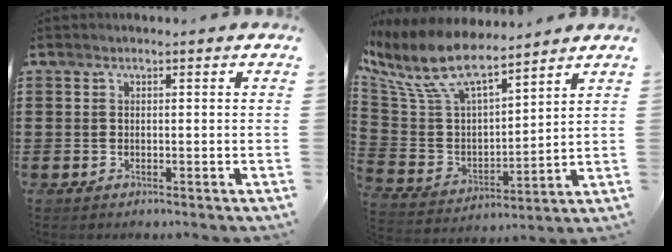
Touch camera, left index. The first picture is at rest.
{"total": 11.8, "force": [8.8, 3.7, 6.9], "torque": [-0.171, -0.041, 0.155]}